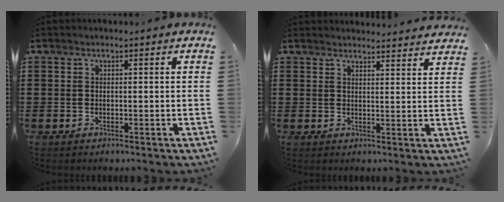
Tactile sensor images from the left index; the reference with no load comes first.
{"total": 2.8, "force": [2.8, -0.1, 0.2], "torque": [-0.003, -0.013, 0.052]}